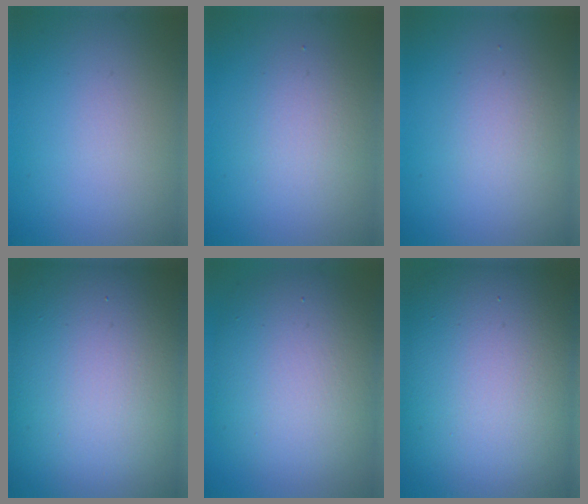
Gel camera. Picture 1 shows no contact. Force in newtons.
{"total": 2.2, "press": 2.2, "slide": 0.1}
{"total": 1.6, "press": 1.6, "slide": 0.1}
{"total": 26.6, "press": 26.5, "slide": 1.2}
{"total": 9.8, "press": 9.8, "slide": 0.9}
{"total": 19.0, "press": 19.0, "slide": 1.0}